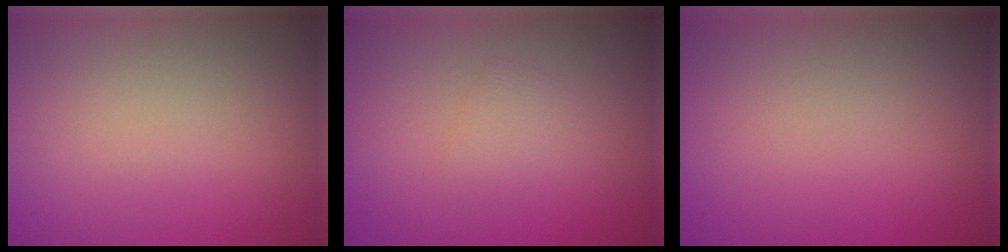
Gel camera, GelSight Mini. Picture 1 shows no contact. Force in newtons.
{"total": 1.5, "press": 1.5, "slide": 0.1}
{"total": 0.0}